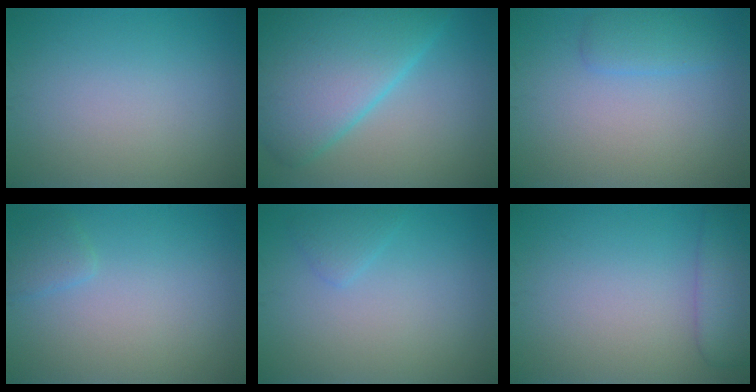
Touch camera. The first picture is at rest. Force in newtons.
{"total": 10.3, "press": 10.3, "slide": 0.2}
{"total": 1.8, "press": 1.8, "slide": 0.2}
{"total": 1.2, "press": 1.2, "slide": 0.1}
{"total": 1.3, "press": 1.3, "slide": 0.1}
{"total": 3.5, "press": 3.5, "slide": 0.3}